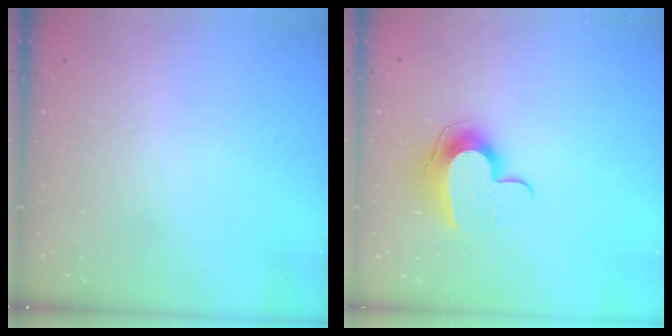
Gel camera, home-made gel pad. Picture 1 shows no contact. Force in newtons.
{"total": 10.8, "press": 10.8, "slide": 1.0}